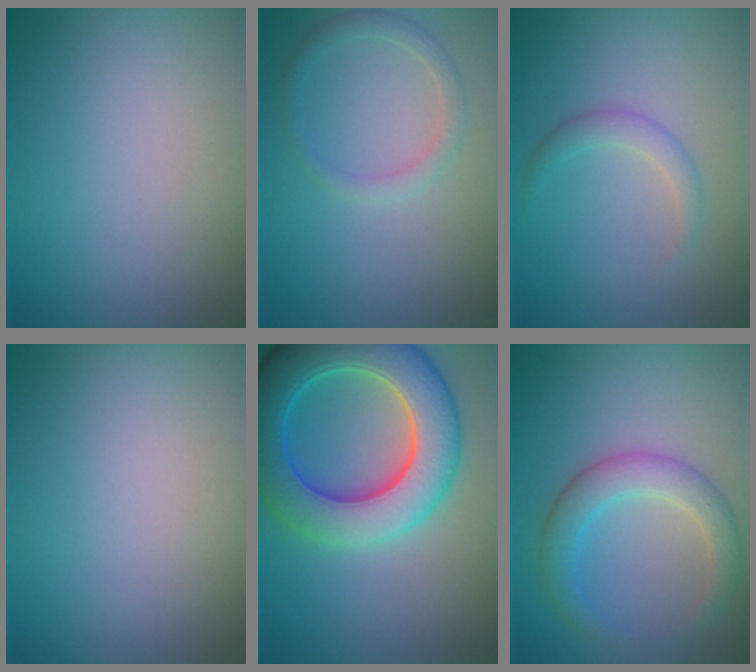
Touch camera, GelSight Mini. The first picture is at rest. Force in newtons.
{"total": 1.5, "press": 1.5, "slide": 0.1}
{"total": 1.4, "press": 1.4, "slide": 0.1}
{"total": 0.0}
{"total": 9.5, "press": 9.5, "slide": 0.3}
{"total": 3.6, "press": 3.6, "slide": 0.1}